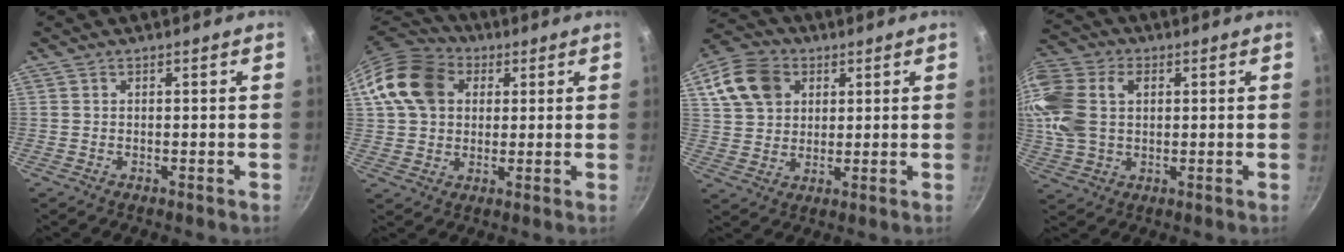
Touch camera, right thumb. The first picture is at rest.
{"total": 14.6, "force": [3.9, 11.3, 8.3], "torque": [-0.139, 0.018, 0.057]}
{"total": 12.1, "force": [4.6, 9.4, 6.1], "torque": [-0.099, 0.005, 0.079]}
{"total": 18.2, "force": [3.5, 13.1, 12.0], "torque": [-0.272, 0.027, 0.060]}